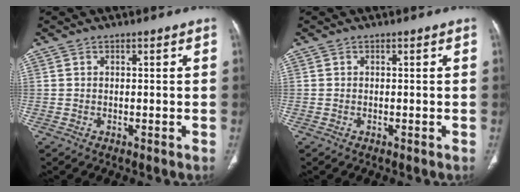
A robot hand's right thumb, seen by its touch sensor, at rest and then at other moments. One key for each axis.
{"total": 0.0}